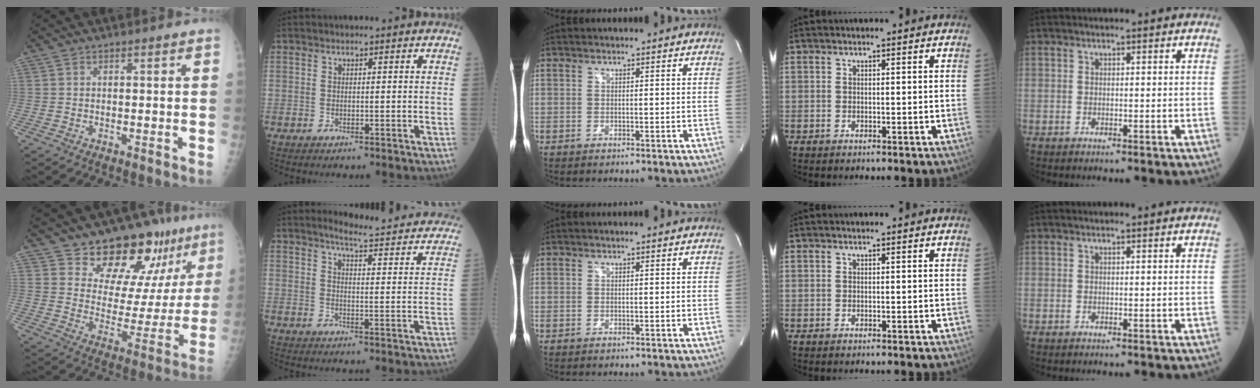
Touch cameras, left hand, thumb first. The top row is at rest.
{"thumb": {"total": 17.0, "force": [12.2, 8.2, 8.6], "torque": [-0.058, -0.080, 0.175]}, "index": {"total": 18.1, "force": [16.6, 1.9, 6.9], "torque": [-0.077, -0.059, 0.181]}}